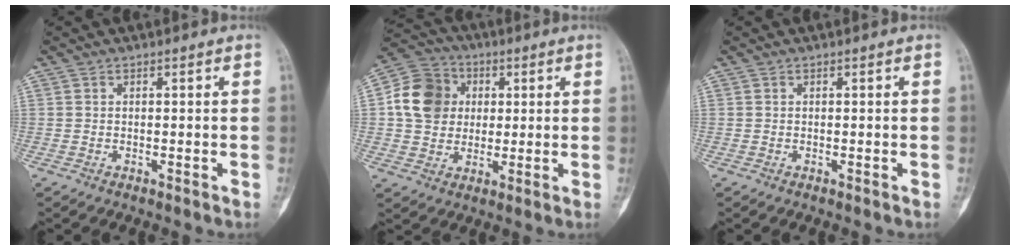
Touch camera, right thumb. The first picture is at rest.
{"total": 11.9, "force": [1.7, 10.3, 5.7], "torque": [-0.083, 0.008, 0.022]}
{"total": 0.0}